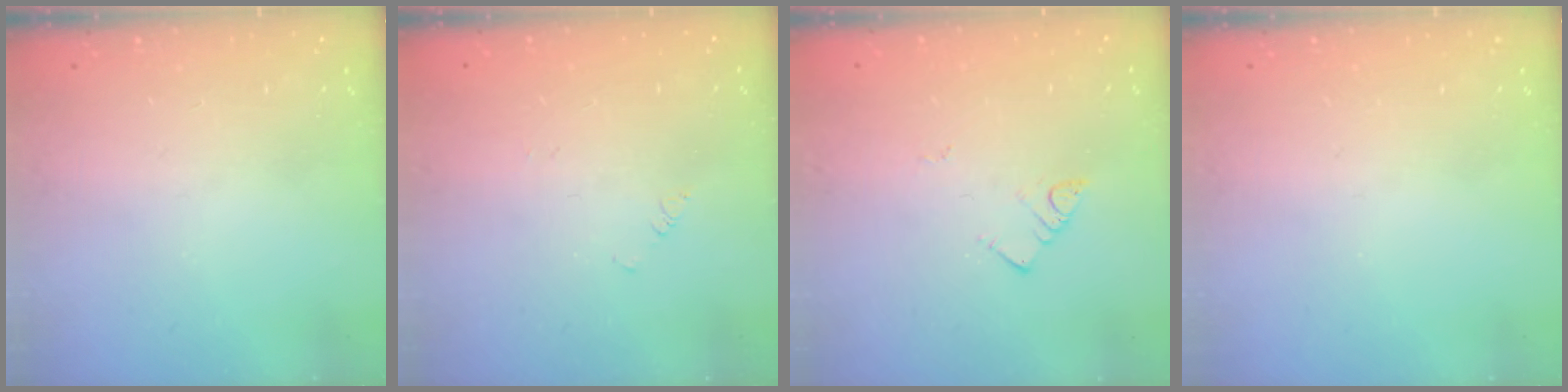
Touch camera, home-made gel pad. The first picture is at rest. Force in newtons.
{"total": 1.4, "press": 1.3, "slide": 0.3}
{"total": 2.9, "press": 2.9, "slide": 0.3}
{"total": 0.0}